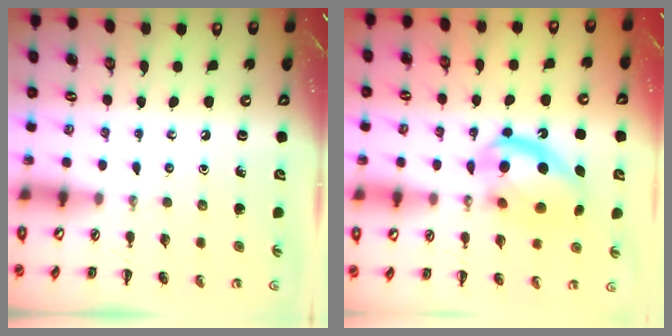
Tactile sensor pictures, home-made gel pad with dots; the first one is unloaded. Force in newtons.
{"total": 15.5, "press": 15.1, "slide": 3.5}